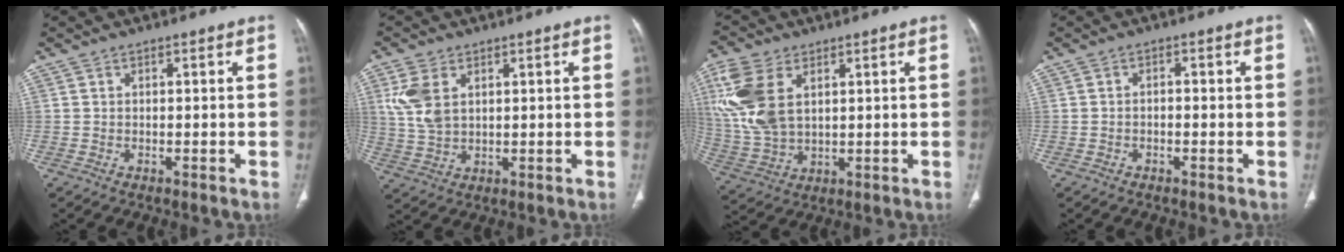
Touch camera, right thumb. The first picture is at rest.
{"total": 7.1, "force": [2.4, 4.4, 5.0], "torque": [-0.107, -0.002, 0.057]}
{"total": 13.8, "force": [4.3, 8.4, 10.1], "torque": [-0.231, -0.004, 0.095]}
{"total": 1.1, "force": [-0.4, 0.6, 0.7], "torque": [-0.010, 0.007, -0.009]}